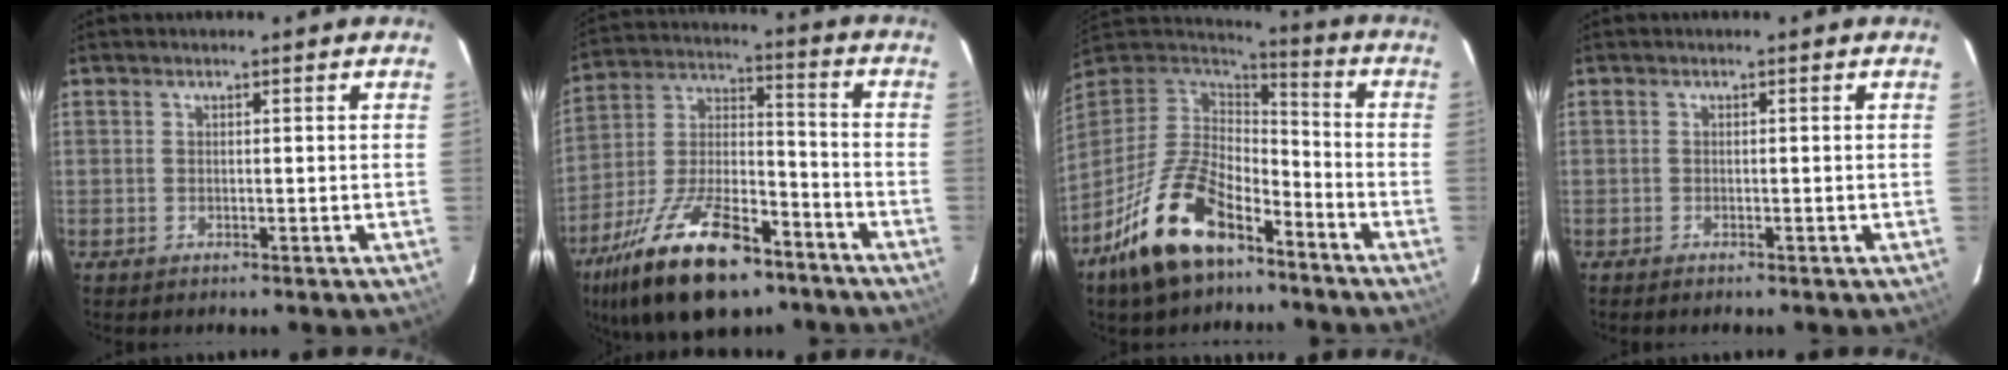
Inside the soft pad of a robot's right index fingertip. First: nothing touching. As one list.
[{"total": 23.2, "force": [-14.6, 9.7, 15.2], "torque": [-0.299, -0.013, -0.245]}, {"total": 18.9, "force": [-11.6, 9.0, 11.9], "torque": [-0.247, -0.006, -0.212]}, {"total": 0.7, "force": [-0.6, 0.1, 0.3], "torque": [-0.006, -0.001, -0.012]}]